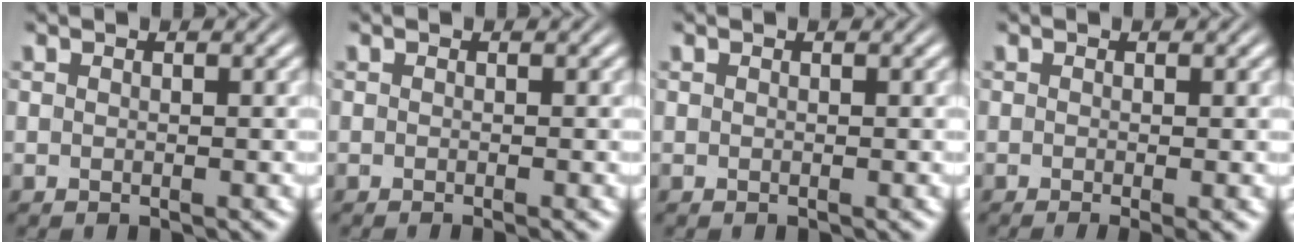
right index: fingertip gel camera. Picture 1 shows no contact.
{"total": 0.9, "force": [-0.8, 0.1, 0.4], "torque": [-0.004, 0.003, -0.015]}
{"total": 0.0}
{"total": 1.9, "force": [-1.3, 0.4, 1.3], "torque": [-0.013, -0.003, -0.022]}